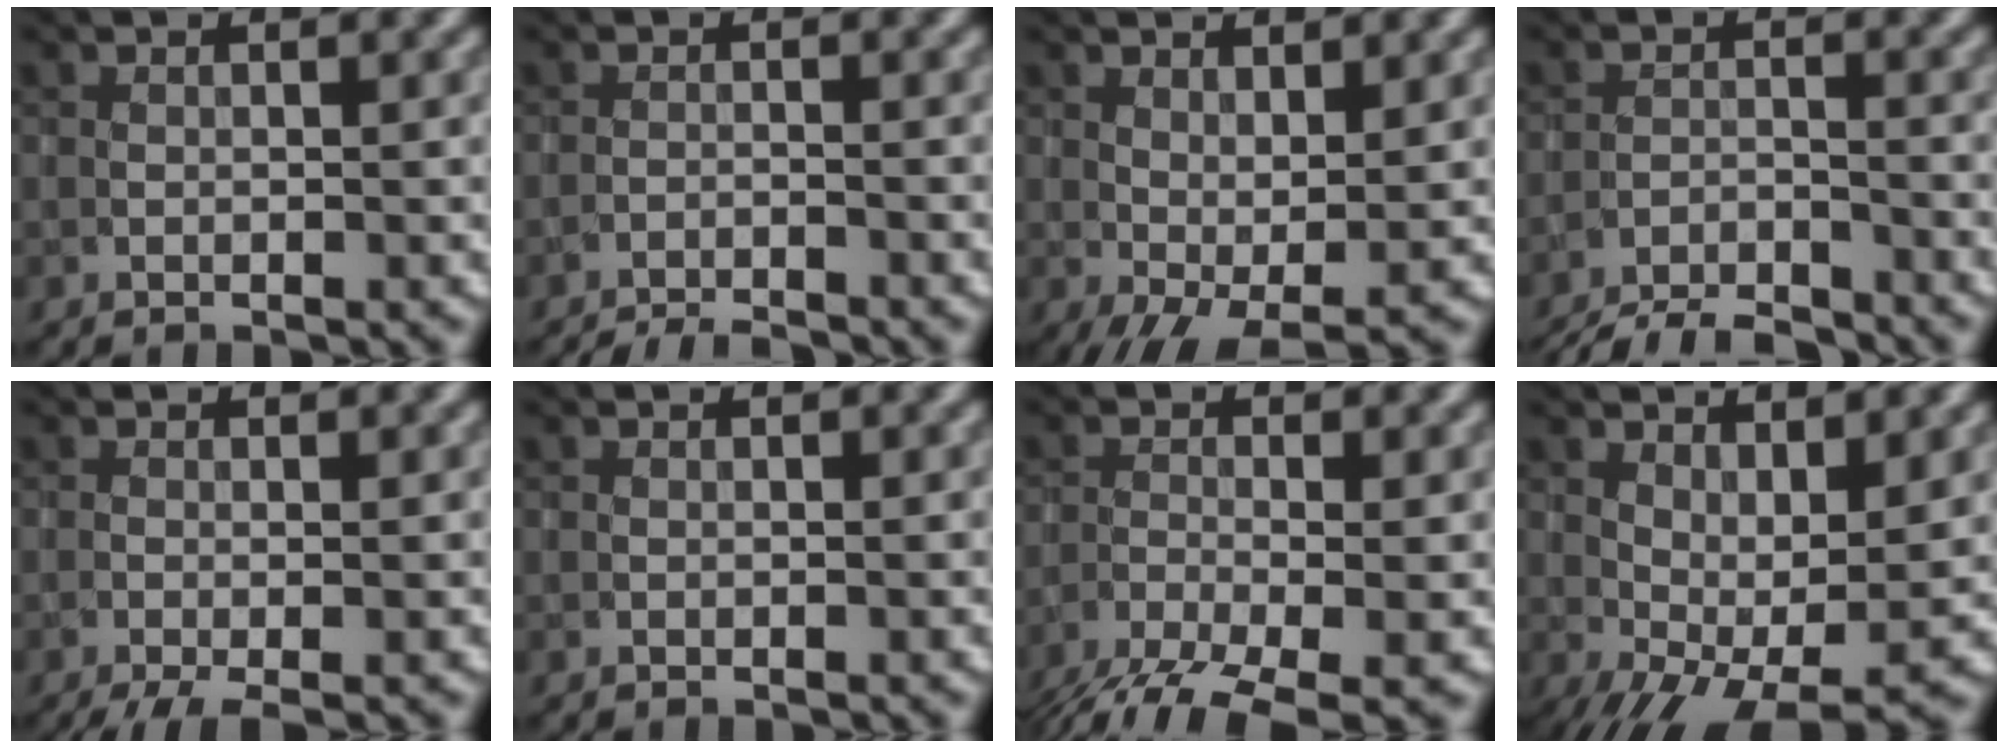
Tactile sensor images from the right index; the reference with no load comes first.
{"total": 4.5, "force": [-4.4, 0.6, 0.8], "torque": [-0.012, -0.004, -0.066]}
{"total": 3.3, "force": [-0.3, 1.3, 3.0], "torque": [-0.058, -0.002, -0.005]}
{"total": 7.1, "force": [-6.8, 1.1, 1.6], "torque": [-0.031, -0.013, -0.110]}
{"total": 2.9, "force": [-1.8, 0.6, 2.2], "torque": [-0.033, -0.003, -0.036]}
{"total": 0.0}
{"total": 5.7, "force": [-4.1, 1.5, 3.7], "torque": [-0.073, -0.017, -0.080]}
{"total": 7.7, "force": [-0.3, 3.4, 6.9], "torque": [-0.116, -0.004, 0.005]}